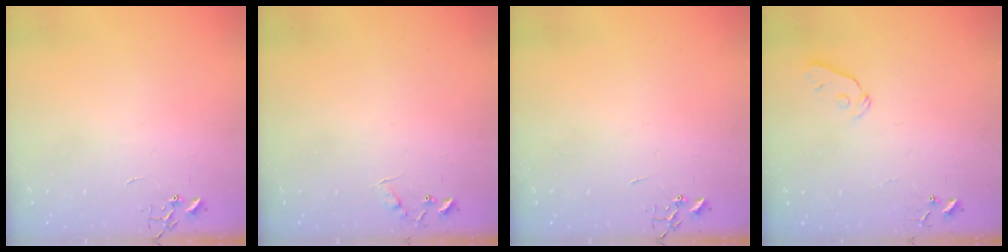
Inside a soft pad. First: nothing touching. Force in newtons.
{"total": 6.5, "press": 6.5, "slide": 0.6}
{"total": 0.0}
{"total": 5.9, "press": 5.8, "slide": 0.7}